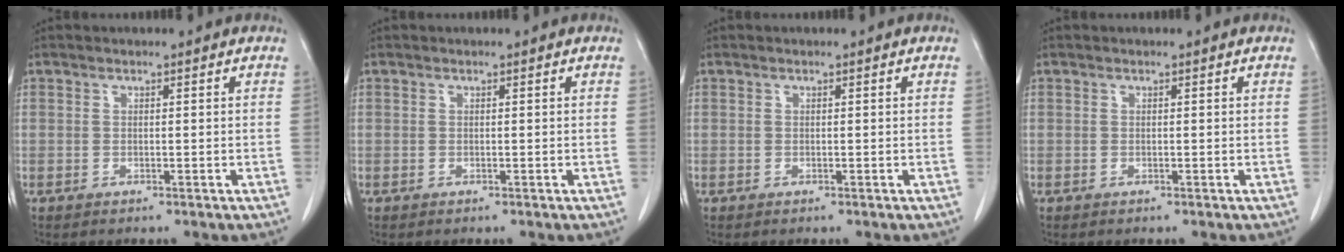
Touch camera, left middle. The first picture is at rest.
{"total": 0.0}
{"total": 0.0}
{"total": 0.0}